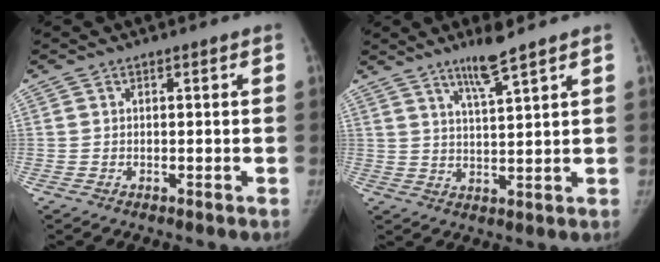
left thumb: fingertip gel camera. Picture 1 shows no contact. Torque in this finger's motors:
{"motor_torque": [0.39, -0.40, 0.77, -0.61, 0.18]}